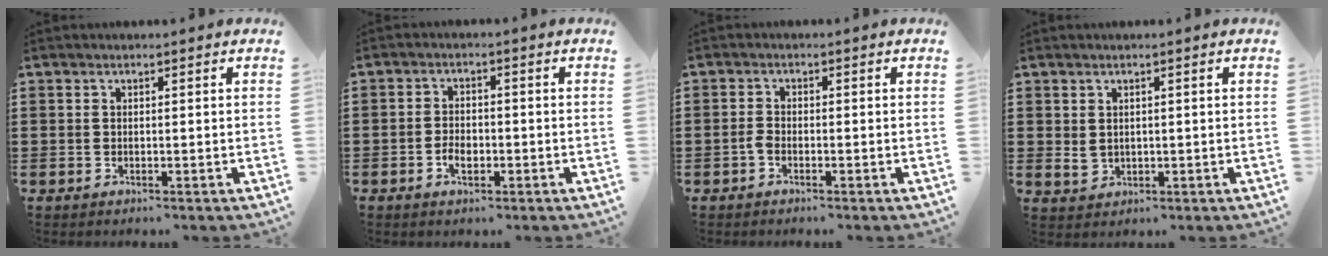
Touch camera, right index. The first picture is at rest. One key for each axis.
{"total": 2.6, "fx": -1.0, "fy": 1.6, "fz": 1.8, "tx": -0.035, "ty": 0.003, "tz": -0.019}
{"total": 1.3, "fx": -0.8, "fy": 0.6, "fz": 0.9, "tx": -0.025, "ty": -0.003, "tz": -0.017}
{"total": 1.9, "fx": 0.6, "fy": 1.4, "fz": 1.1, "tx": -0.023, "ty": 0.003, "tz": 0.013}